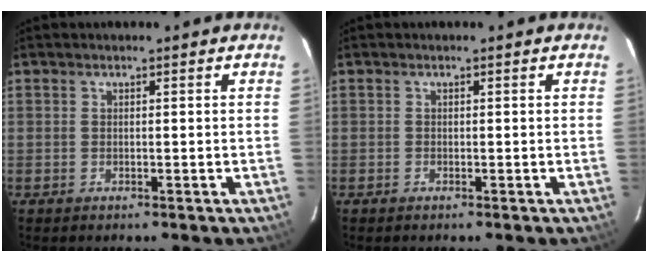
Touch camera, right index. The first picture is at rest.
{"total": 0.0}